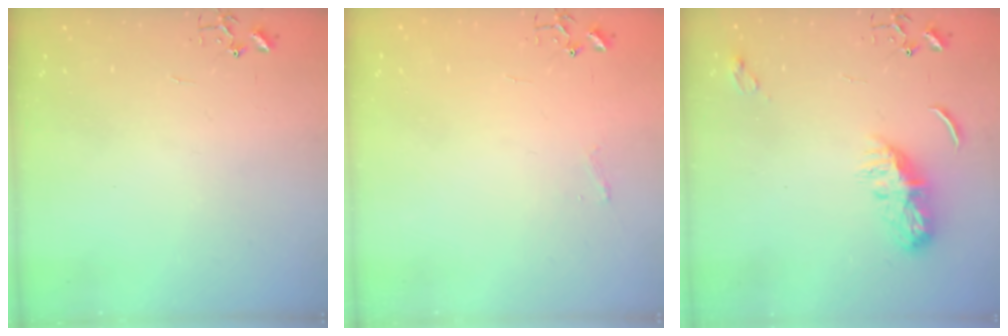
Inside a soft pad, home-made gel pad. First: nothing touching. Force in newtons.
{"total": 3.7, "press": 3.6, "slide": 0.5}
{"total": 8.2, "press": 8.2, "slide": 0.4}